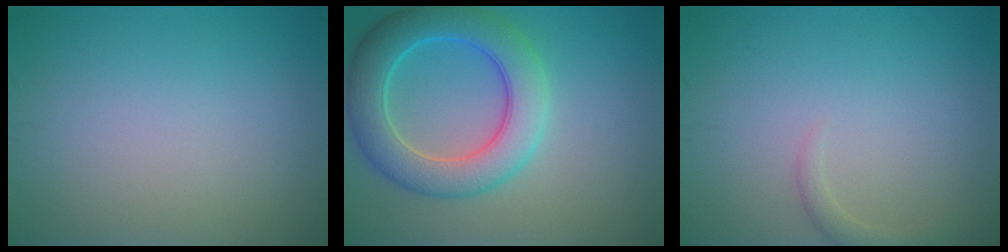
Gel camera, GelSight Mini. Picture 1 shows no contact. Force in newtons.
{"total": 7.2, "press": 7.2, "slide": 0.2}
{"total": 1.2, "press": 1.2, "slide": 0.1}